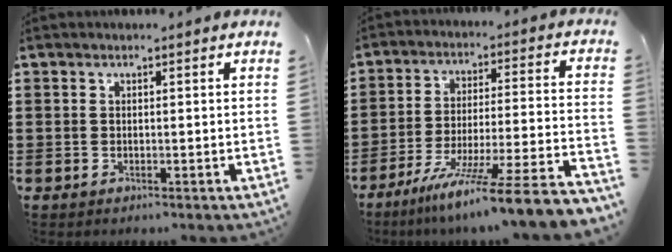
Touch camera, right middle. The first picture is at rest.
{"total": 10.7, "force": [-8.7, -1.5, 6.0], "torque": [-0.096, -0.007, -0.170]}